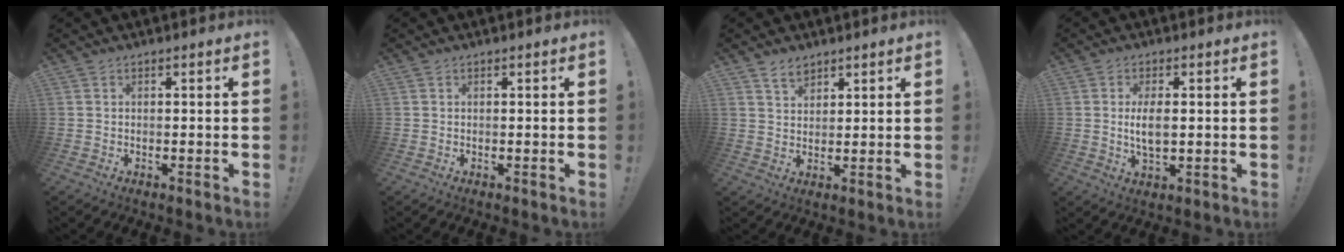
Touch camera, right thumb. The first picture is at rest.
{"total": 0.0}
{"total": 4.1, "force": [3.3, 2.0, 1.5], "torque": [-0.022, -0.017, 0.059]}
{"total": 5.8, "force": [0.4, 2.6, 5.2], "torque": [-0.094, -0.007, 0.002]}